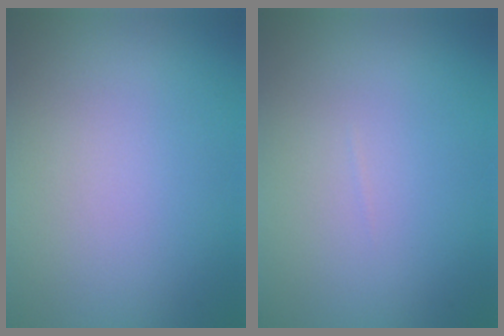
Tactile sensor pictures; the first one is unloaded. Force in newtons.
{"total": 0.0}